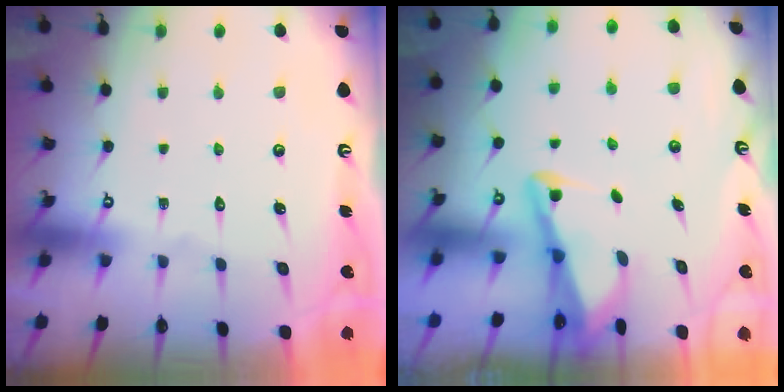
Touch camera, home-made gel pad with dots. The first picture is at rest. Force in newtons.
{"total": 3.0, "press": 3.0, "slide": 0.3}